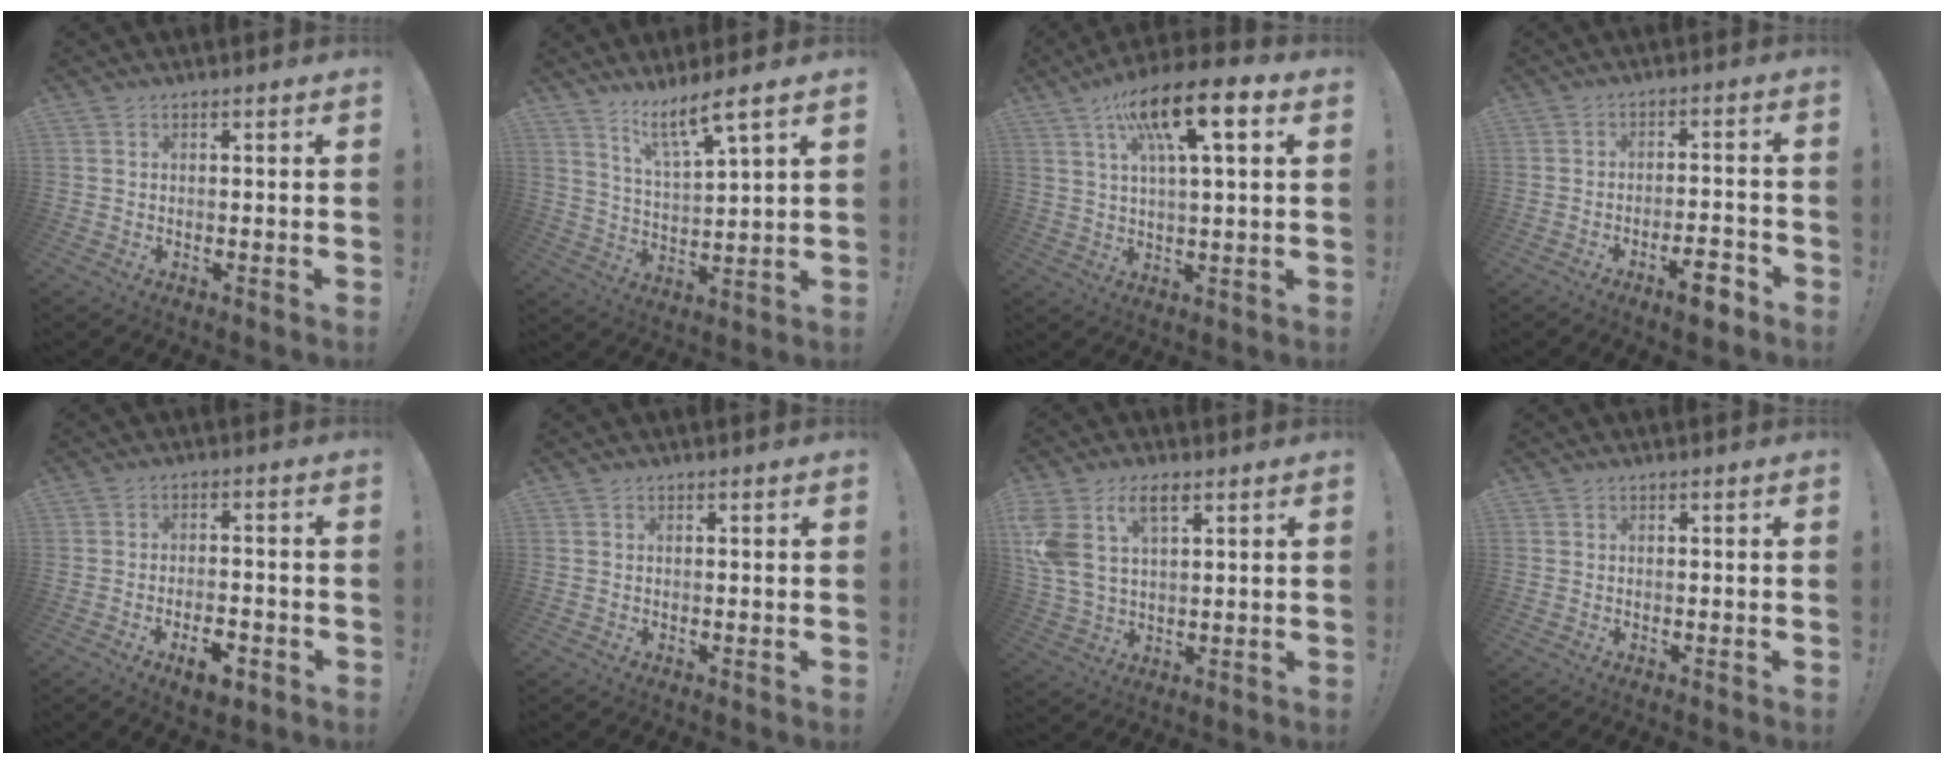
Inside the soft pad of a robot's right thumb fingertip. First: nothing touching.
{"total": 9.6, "force": [7.2, 0.6, 6.3], "torque": [-0.105, -0.043, 0.117]}
{"total": 14.5, "force": [6.2, 3.9, 12.5], "torque": [-0.205, -0.018, 0.096]}
{"total": 7.5, "force": [-4.7, 2.1, 5.4], "torque": [-0.084, 0.026, -0.080]}
{"total": 7.2, "force": [-4.1, 3.0, 5.1], "torque": [-0.077, 0.016, -0.069]}
{"total": 0.0}
{"total": 11.0, "force": [5.4, 6.0, 7.4], "torque": [-0.168, -0.010, 0.102]}
{"total": 0.0}